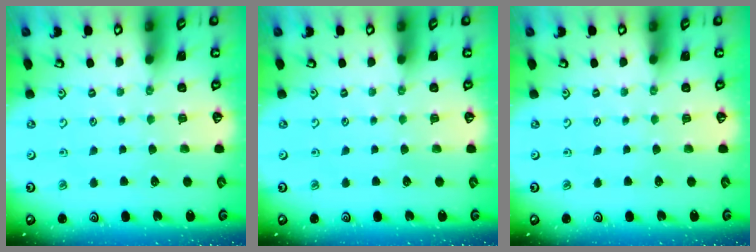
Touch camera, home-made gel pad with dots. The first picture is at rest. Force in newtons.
{"total": 0.0}
{"total": 0.0}